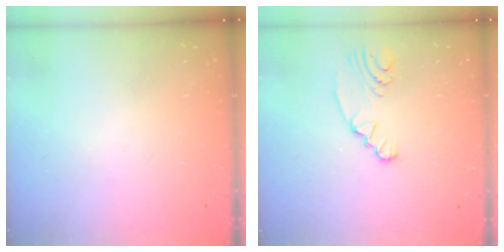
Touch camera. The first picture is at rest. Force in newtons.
{"total": 2.9, "press": 2.7, "slide": 1.2}